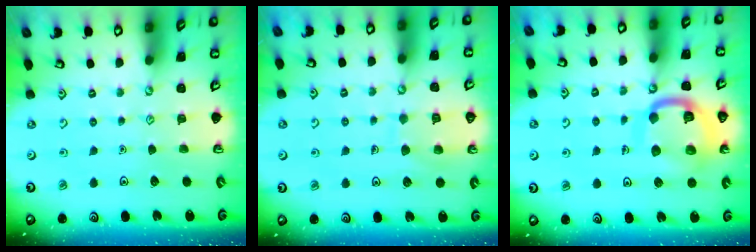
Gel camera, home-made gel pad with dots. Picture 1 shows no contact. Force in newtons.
{"total": 7.9, "press": 7.9, "slide": 0.6}
{"total": 14.5, "press": 14.4, "slide": 1.6}